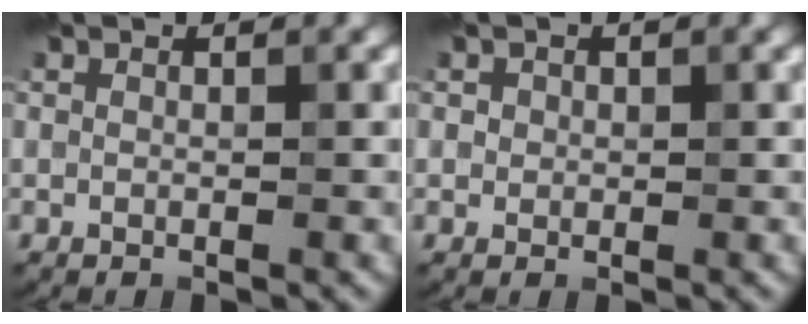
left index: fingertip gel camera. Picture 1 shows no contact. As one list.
[{"total": 0.9, "force": [0.3, 0.9, 0.1], "torque": [0.004, 0.004, -0.003]}]